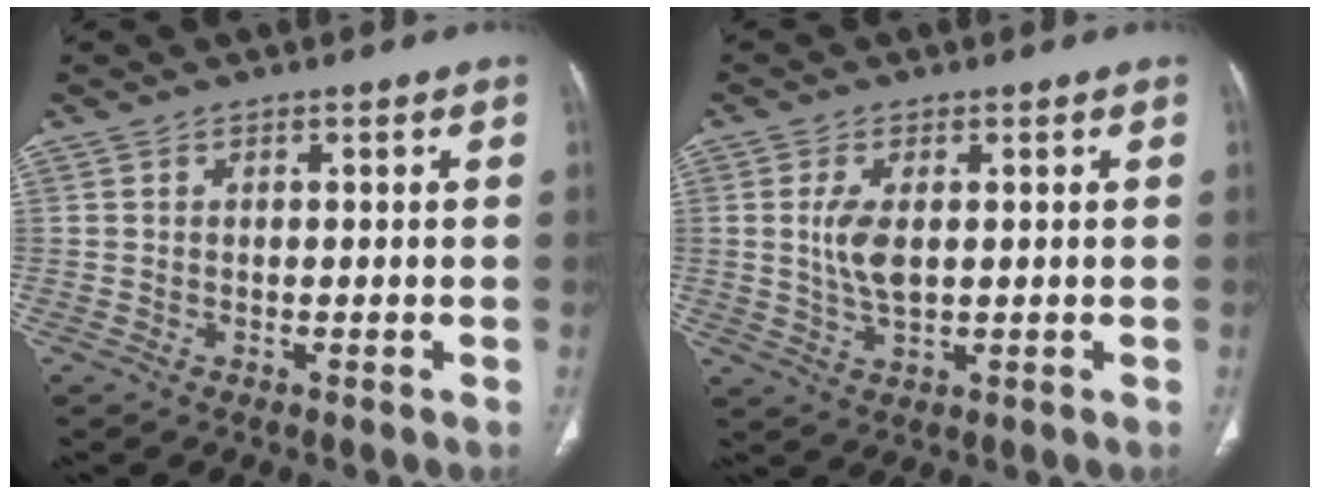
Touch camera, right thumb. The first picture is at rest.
{"total": 5.7, "force": [0.8, 2.7, 4.9], "torque": [-0.105, -0.007, 0.019]}